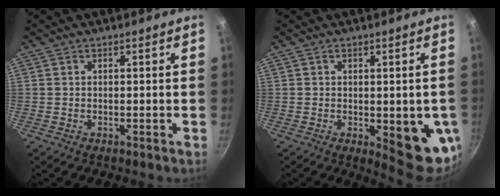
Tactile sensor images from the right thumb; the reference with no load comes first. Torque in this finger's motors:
{"motor_torque": [1.56, 1.40, 1.20, 0.25, 0.21]}